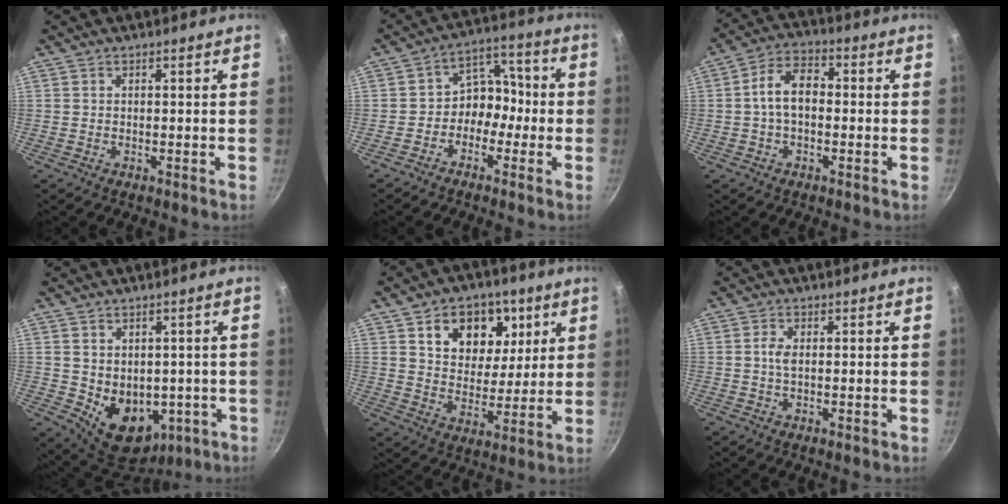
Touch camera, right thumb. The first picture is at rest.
{"total": 8.2, "force": [-1.9, 6.3, 4.8], "torque": [-0.030, 0.044, -0.049]}
{"total": 7.9, "force": [-0.1, 4.9, 6.2], "torque": [-0.103, 0.027, -0.012]}
{"total": 12.4, "force": [-2.9, 8.8, 8.2], "torque": [-0.090, -0.003, -0.014]}
{"total": 14.4, "force": [6.2, 10.3, 8.0], "torque": [-0.071, -0.018, 0.102]}
{"total": 2.2, "force": [0.2, 1.0, 2.0], "torque": [-0.044, -0.001, 0.001]}